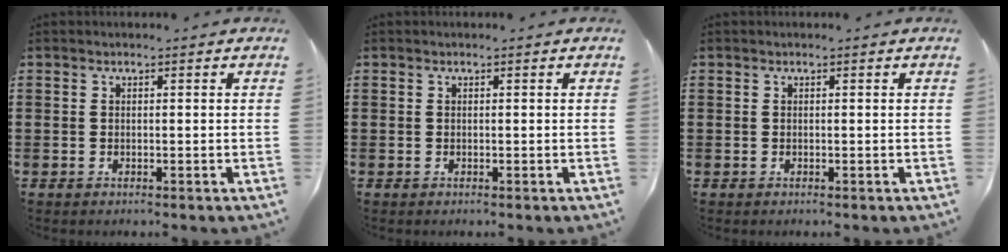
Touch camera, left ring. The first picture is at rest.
{"total": 0.0}
{"total": 0.0}